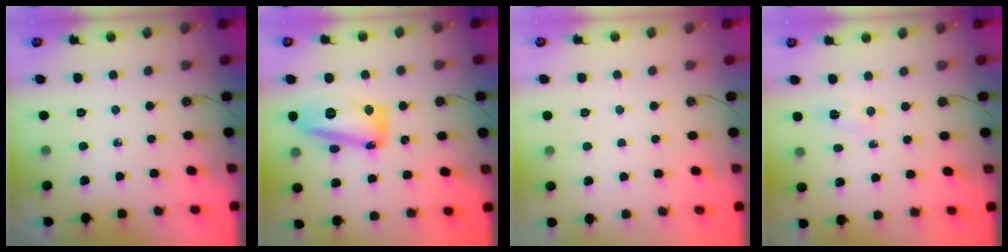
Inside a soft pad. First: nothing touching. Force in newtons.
{"total": 14.9, "press": 14.8, "slide": 1.1}
{"total": 1.8, "press": 1.7, "slide": 0.6}
{"total": 2.9, "press": 2.9, "slide": 0.4}